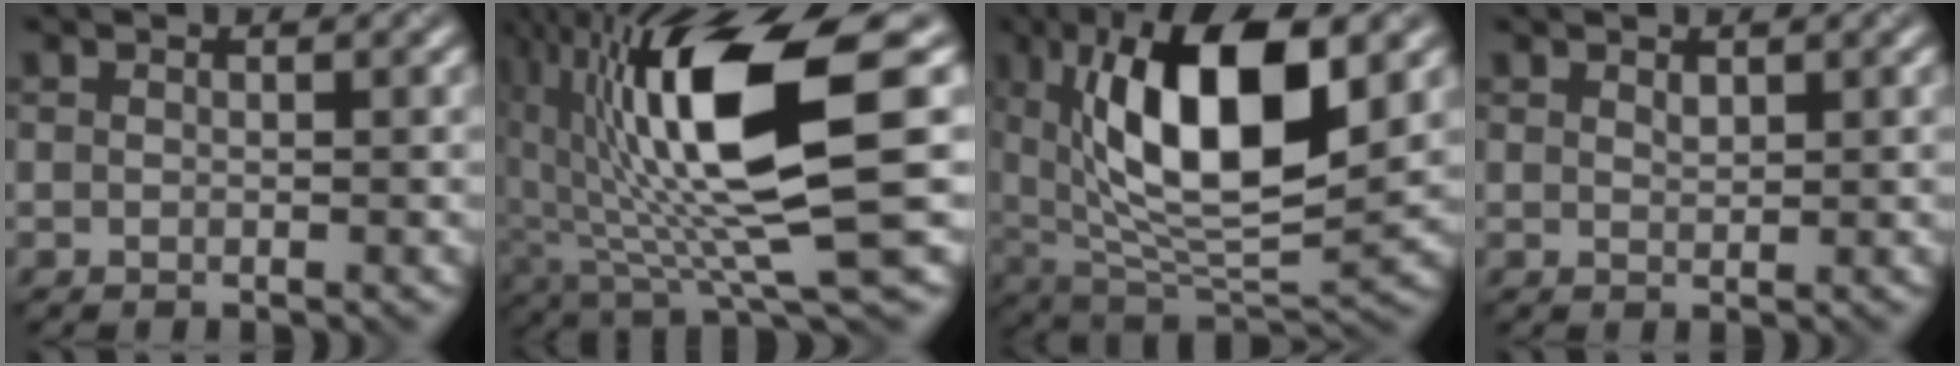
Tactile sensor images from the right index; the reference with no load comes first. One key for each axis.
{"total": 13.5, "fx": 2.0, "fy": 3.6, "fz": 12.8, "tx": -0.234, "ty": -0.018, "tz": 0.045}
{"total": 13.4, "fx": 3.6, "fy": 5.3, "fz": 11.7, "tx": -0.193, "ty": 0.000, "tz": 0.061}
{"total": 0.7, "fx": 0.6, "fy": 0.3, "fz": 0.4, "tx": -0.009, "ty": -0.002, "tz": 0.013}